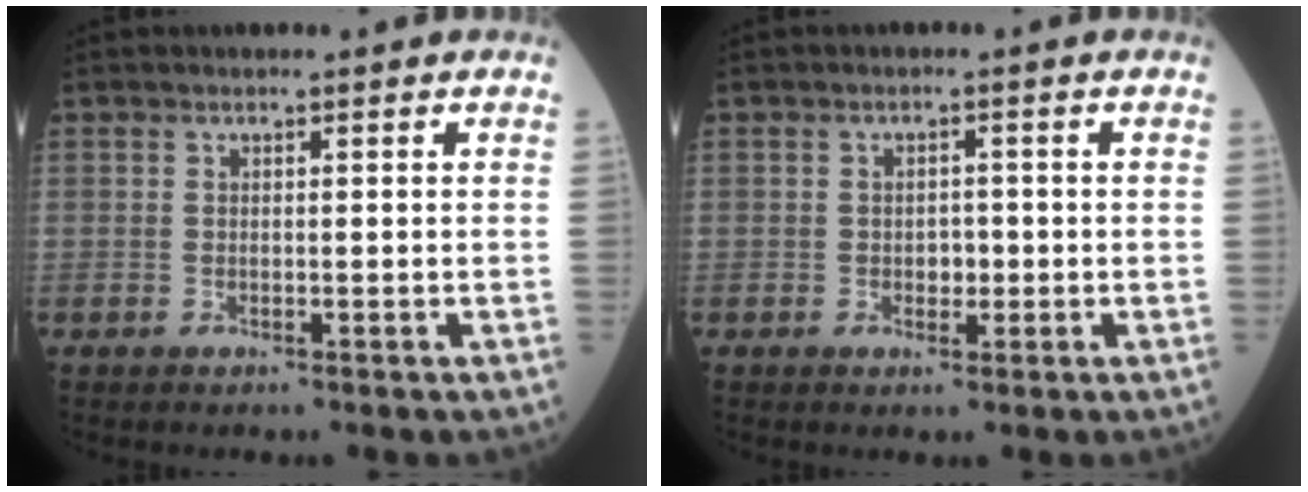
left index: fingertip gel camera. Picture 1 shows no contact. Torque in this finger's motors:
{"motor_torque": [0.01, 0.02, 0.00, 0.00]}